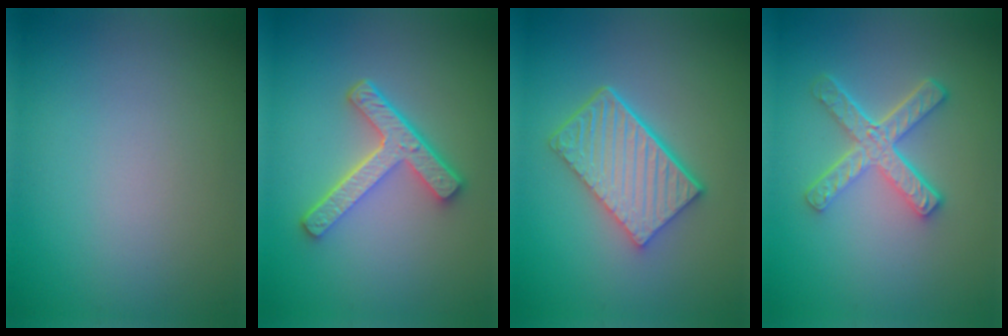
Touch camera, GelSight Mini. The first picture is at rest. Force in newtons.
{"total": 4.6, "press": 3.3, "slide": 3.1}
{"total": 5.9, "press": 4.2, "slide": 4.2}
{"total": 4.6, "press": 3.3, "slide": 3.2}